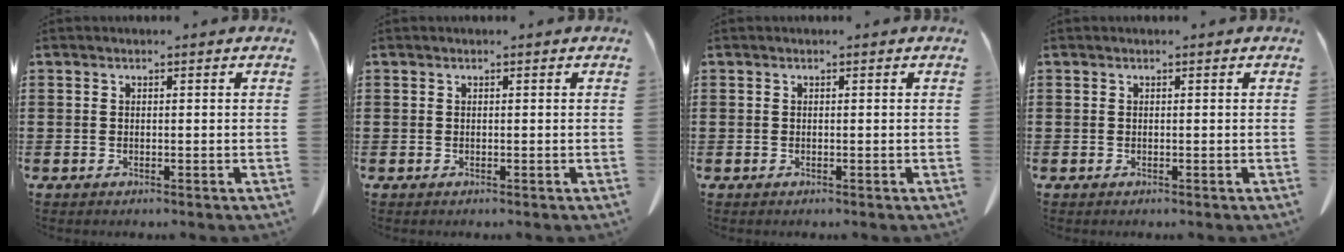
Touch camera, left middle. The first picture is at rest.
{"total": 0.0}
{"total": 0.0}
{"total": 0.0}